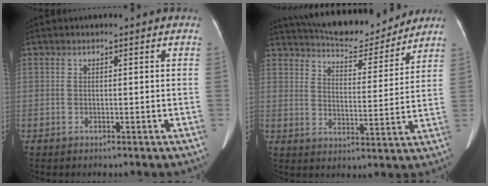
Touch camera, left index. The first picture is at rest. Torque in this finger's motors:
{"motor_torque": [0.76, -1.10, 0.09, 0.02]}